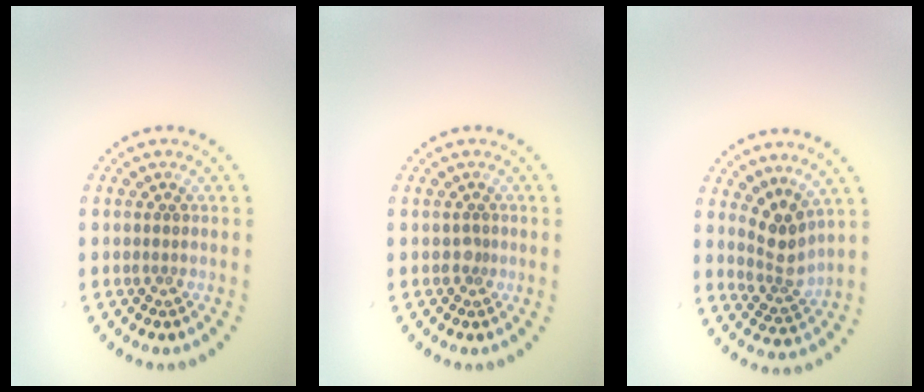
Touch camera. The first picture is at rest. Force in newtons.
{"total": 0.8, "press": 0.6, "slide": 0.6}
{"total": 2.9, "press": 2.2, "slide": 1.9}